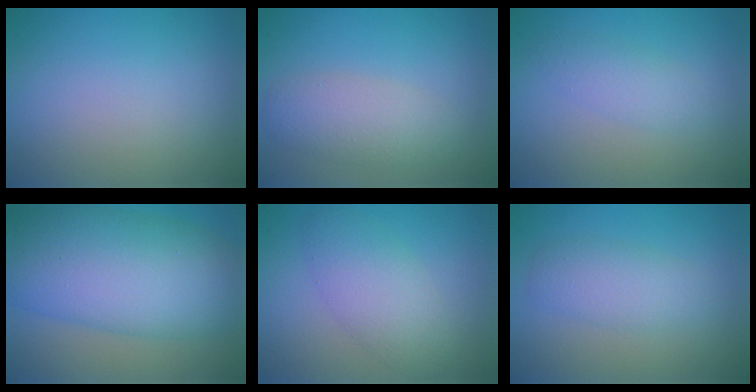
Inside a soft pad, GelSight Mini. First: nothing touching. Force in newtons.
{"total": 3.2, "press": 3.2, "slide": 0.1}
{"total": 2.0, "press": 2.0, "slide": 0.1}
{"total": 11.8, "press": 11.8, "slide": 0.1}
{"total": 3.8, "press": 3.8, "slide": 0.2}
{"total": 2.9, "press": 2.9, "slide": 0.1}